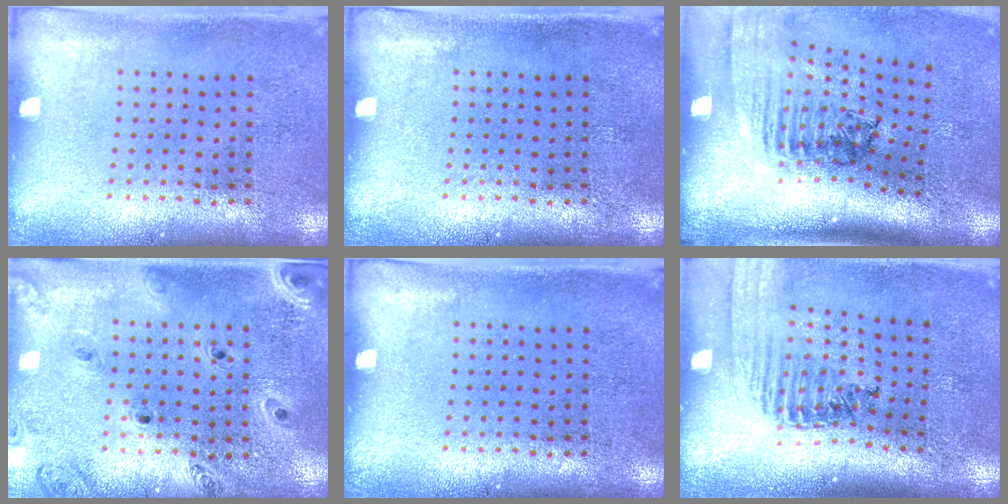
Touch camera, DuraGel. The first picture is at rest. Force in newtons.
{"total": 0.0}
{"total": 2.6, "press": 1.7, "slide": 1.9}
{"total": 1.4, "press": 1.4, "slide": 0.1}
{"total": 0.0}
{"total": 1.3, "press": 1.3, "slide": 0.1}